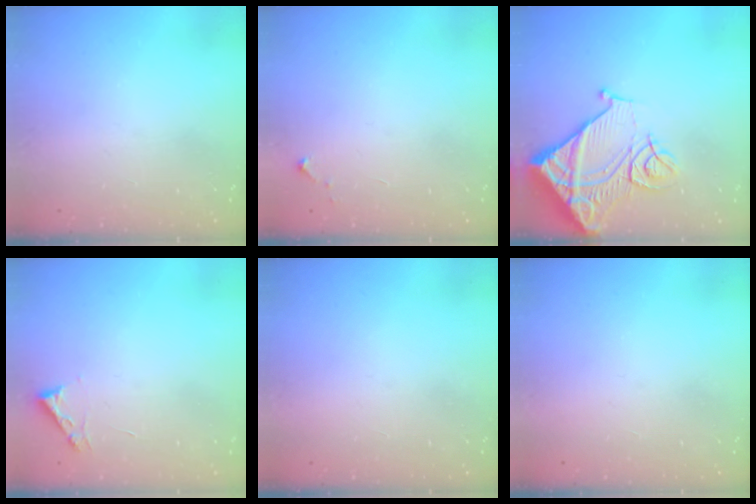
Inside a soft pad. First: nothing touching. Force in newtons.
{"total": 2.6, "press": 2.6, "slide": 0.4}
{"total": 15.3, "press": 15.2, "slide": 1.9}
{"total": 2.7, "press": 2.7, "slide": 0.3}
{"total": 1.5, "press": 1.5, "slide": 0.1}
{"total": 1.5, "press": 1.5, "slide": 0.1}